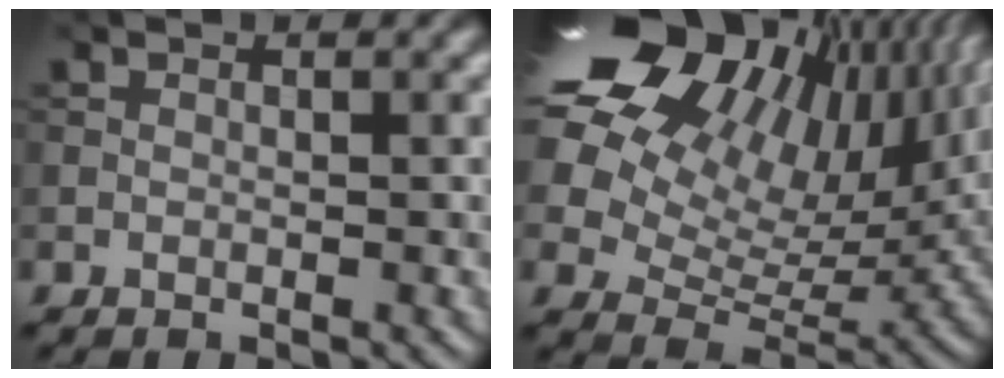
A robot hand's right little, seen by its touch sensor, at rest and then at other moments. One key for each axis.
{"total": 18.3, "fx": 8.8, "fy": 11.2, "fz": 11.5, "tx": -0.223, "ty": 0.054, "tz": 0.155}